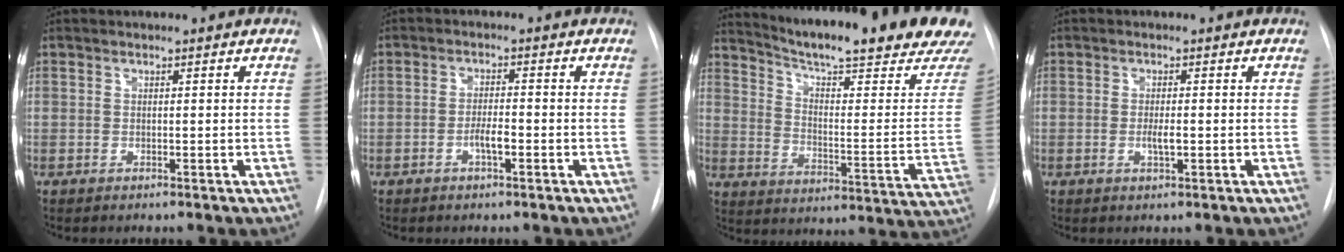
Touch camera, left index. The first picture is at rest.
{"total": 2.8, "force": [-1.7, 0.5, 2.1], "torque": [-0.037, -0.003, -0.028]}
{"total": 27.2, "force": [23.1, 1.0, 14.3], "torque": [-0.221, -0.092, 0.301]}
{"total": 1.8, "force": [-0.9, 0.3, 1.5], "torque": [-0.031, -0.007, -0.013]}